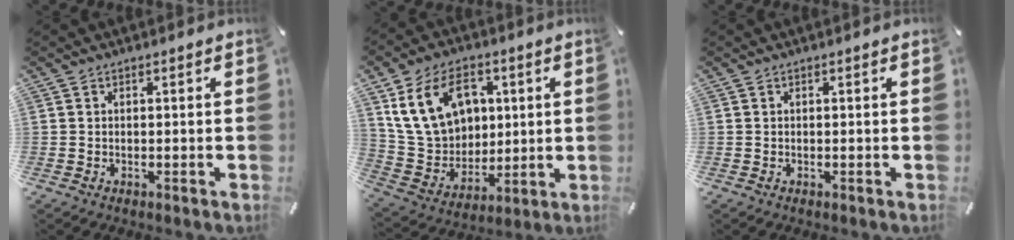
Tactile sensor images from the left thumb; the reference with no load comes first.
{"total": 17.0, "force": [5.9, 13.1, 9.0], "torque": [-0.179, -0.008, 0.116]}
{"total": 0.0}